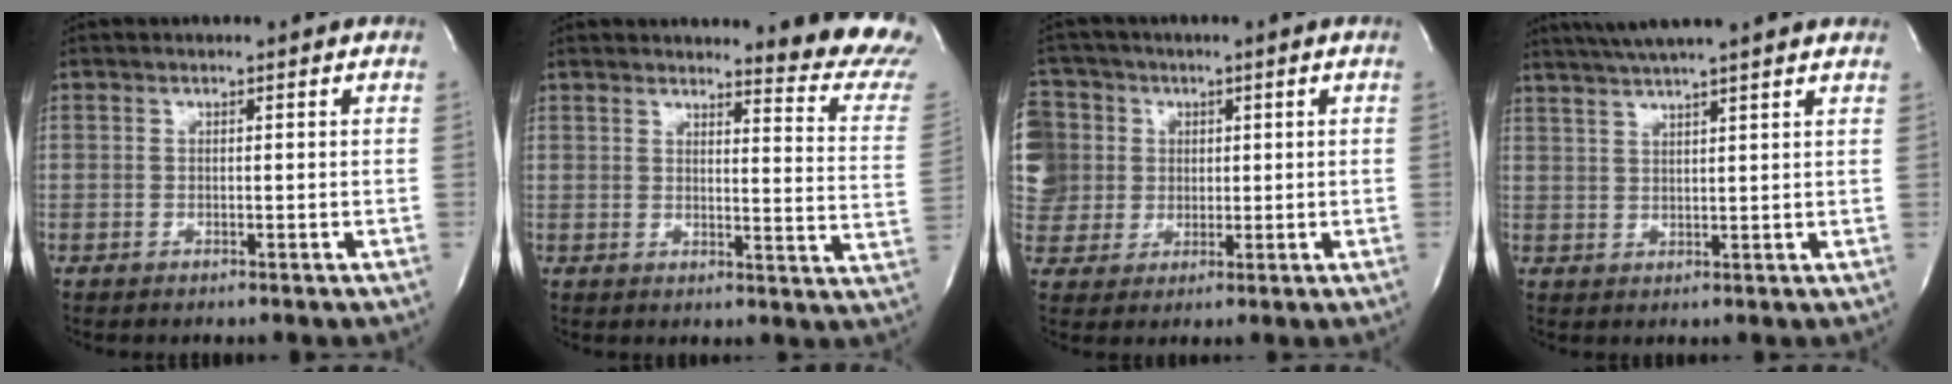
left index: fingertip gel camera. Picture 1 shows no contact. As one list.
[{"total": 12.8, "force": [12.3, 0.5, 3.6], "torque": [-0.023, -0.104, 0.115]}, {"total": 18.2, "force": [3.9, 17.0, 5.1], "torque": [-0.204, 0.066, 0.094]}, {"total": 10.8, "force": [9.2, -0.3, 5.5], "torque": [-0.096, 0.034, 0.128]}]